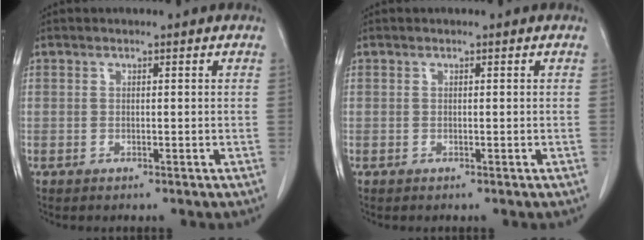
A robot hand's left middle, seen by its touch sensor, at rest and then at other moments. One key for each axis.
{"total": 0.0}